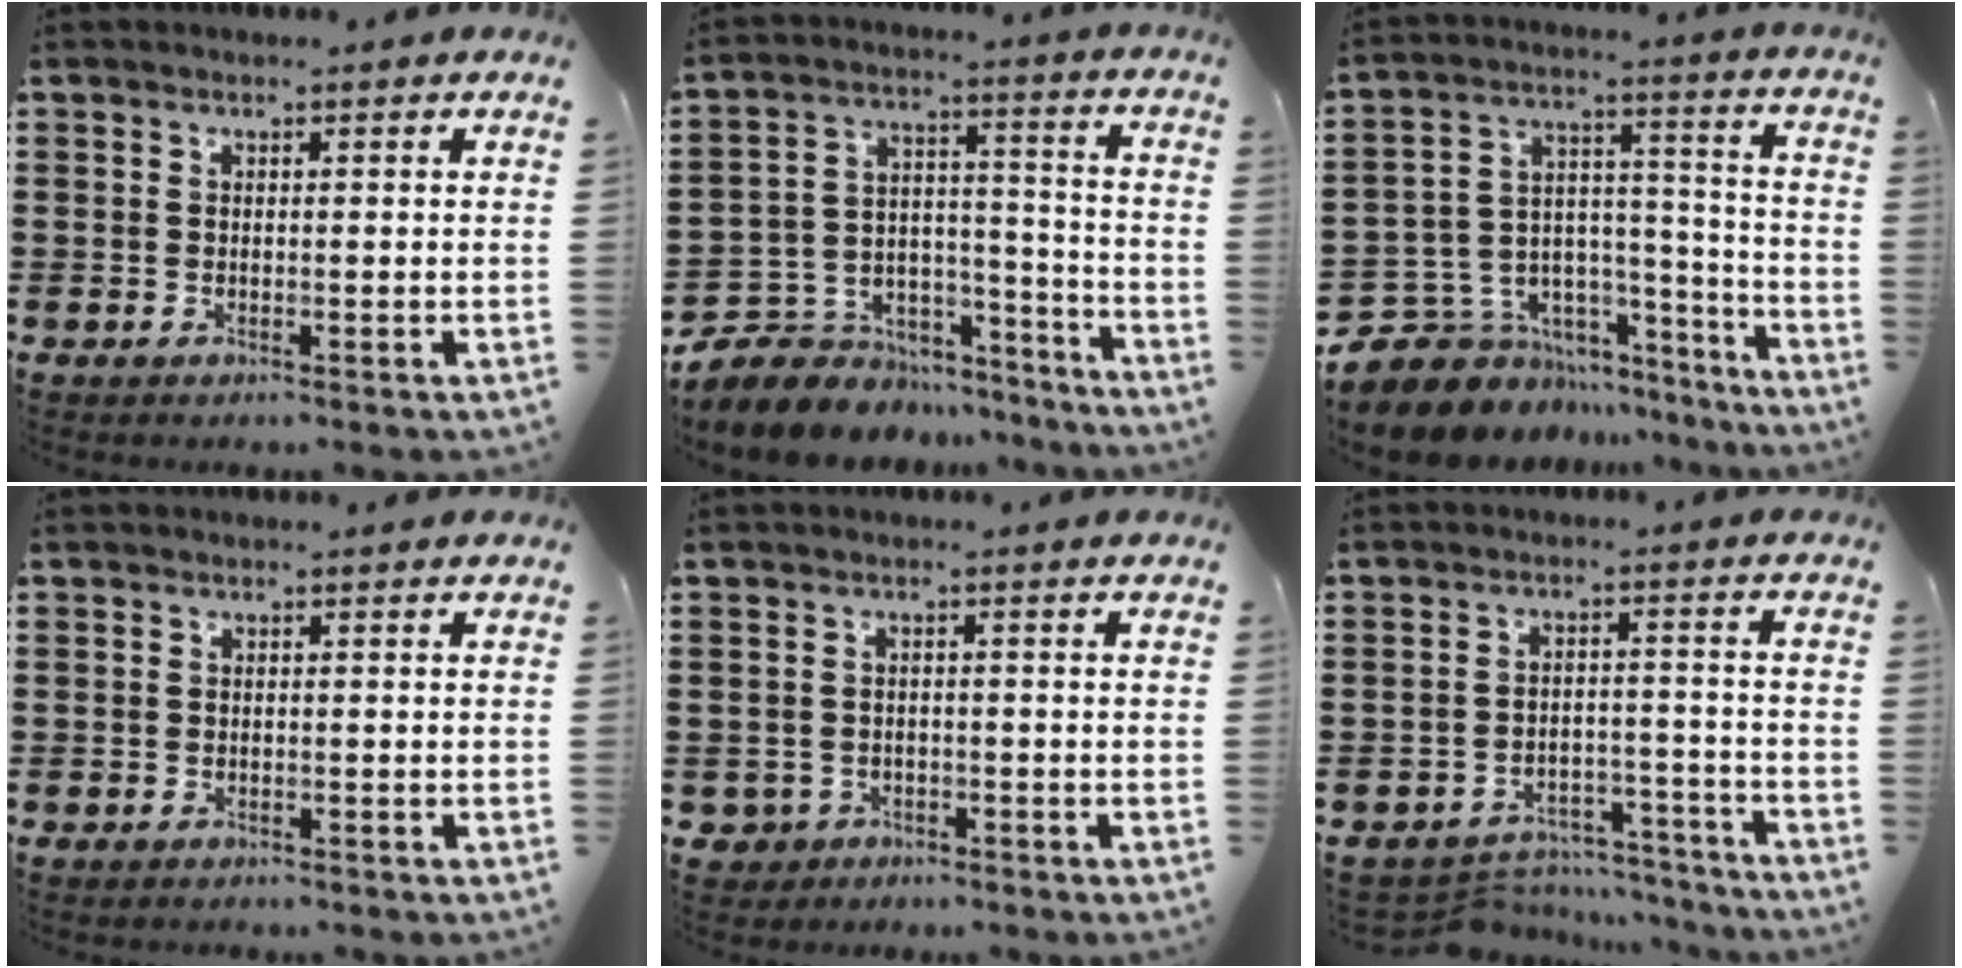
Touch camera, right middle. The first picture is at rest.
{"total": 6.0, "force": [-4.9, 3.5, -0.3], "torque": [-0.015, 0.005, -0.096]}
{"total": 8.5, "force": [-6.3, 5.6, 0.9], "torque": [-0.043, 0.008, -0.115]}
{"total": 0.5, "force": [-0.5, 0.3, -0.1], "torque": [0.003, 0.004, -0.011]}
{"total": 1.7, "force": [-1.3, 1.0, 0.0], "torque": [-0.008, 0.000, -0.031]}
{"total": 4.9, "force": [-4.8, 0.9, 0.6], "torque": [-0.017, 0.009, -0.100]}